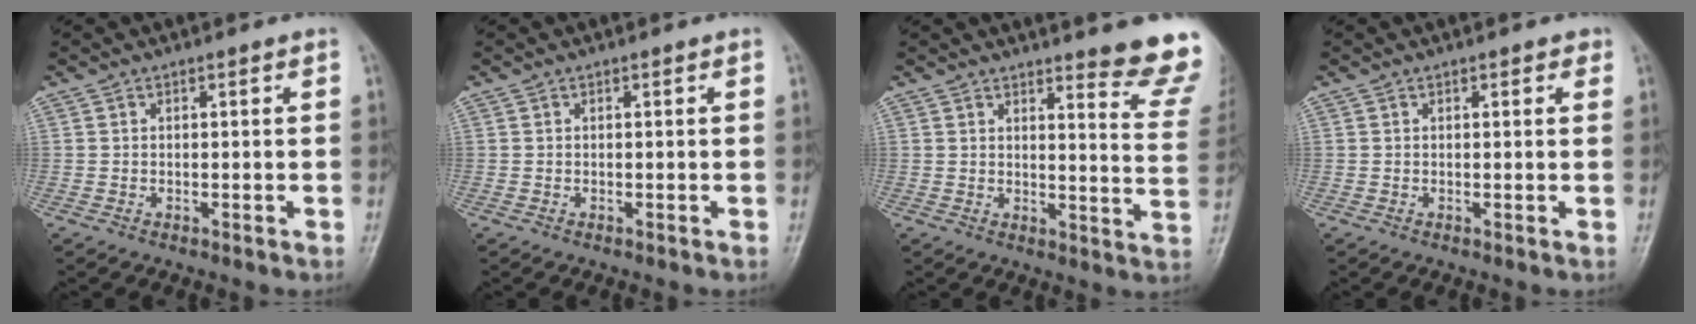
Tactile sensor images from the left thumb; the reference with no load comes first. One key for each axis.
{"total": 0.0}
{"total": 13.3, "fx": 11.2, "fy": 1.7, "fz": 7.0, "tx": -0.059, "ty": -0.102, "tz": 0.119}
{"total": 1.2, "fx": 0.7, "fy": 0.6, "fz": 0.8, "tx": -0.002, "ty": -0.001, "tz": 0.004}